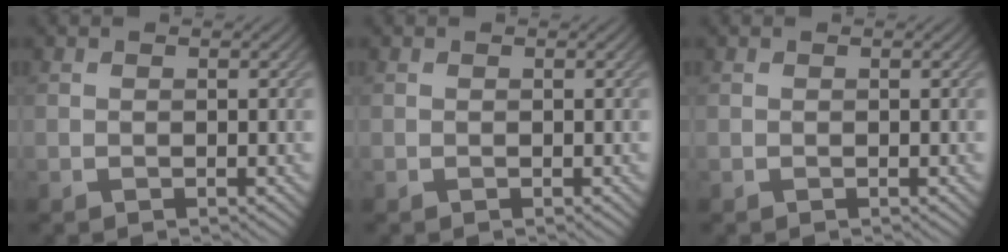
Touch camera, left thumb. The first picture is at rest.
{"total": 0.0}
{"total": 0.0}